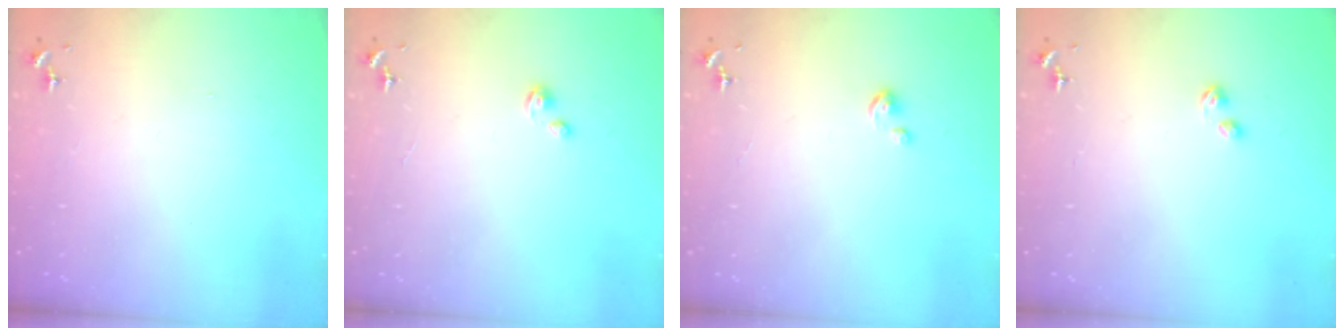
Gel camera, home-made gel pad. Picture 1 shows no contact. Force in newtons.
{"total": 1.9, "press": 1.9, "slide": 0.1}
{"total": 1.9, "press": 1.9, "slide": 0.2}
{"total": 2.9, "press": 2.9, "slide": 0.5}